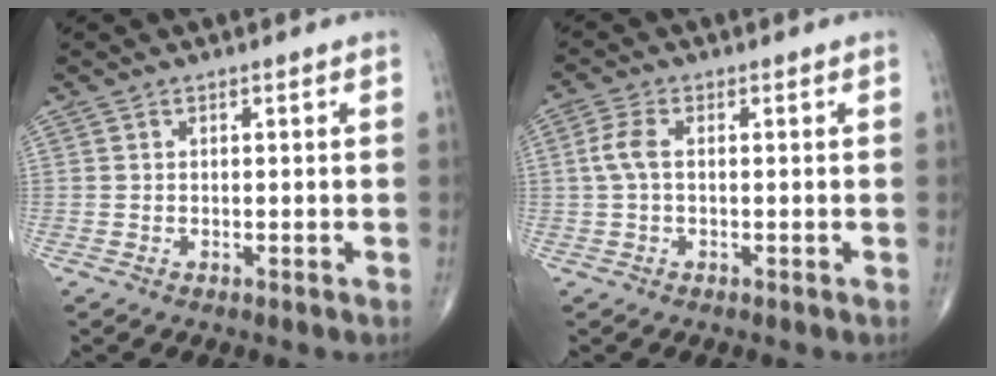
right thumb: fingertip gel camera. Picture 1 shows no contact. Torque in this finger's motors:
{"motor_torque": [-0.15, 0.17, 0.06, -0.04, 0.03]}